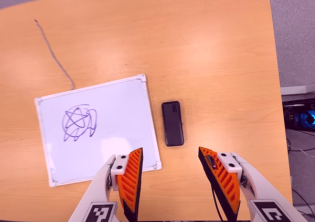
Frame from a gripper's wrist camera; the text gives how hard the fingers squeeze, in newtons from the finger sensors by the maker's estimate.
{"total": 0.0}